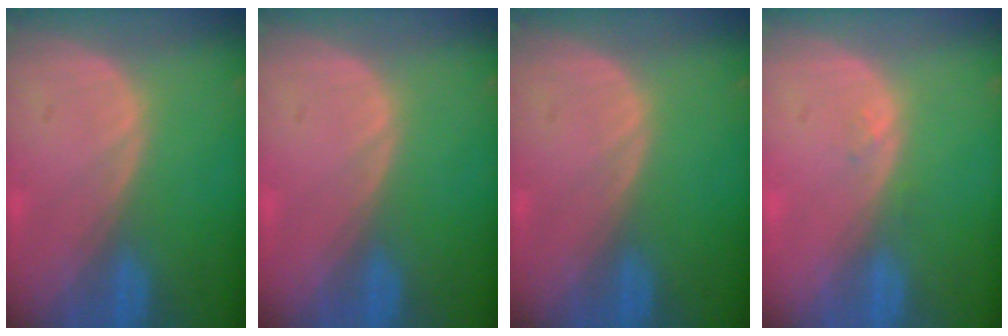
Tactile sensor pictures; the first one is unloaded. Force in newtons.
{"total": 0.0}
{"total": 0.0}
{"total": 0.9, "press": 0.8, "slide": 0.4}